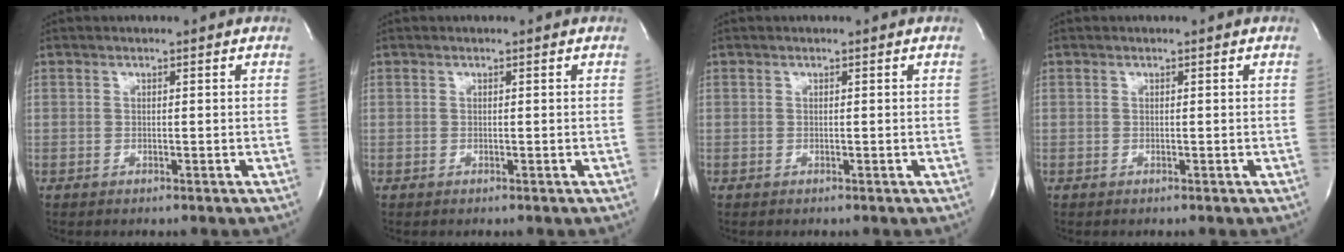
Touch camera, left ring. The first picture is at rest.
{"total": 0.0}
{"total": 0.0}
{"total": 0.0}